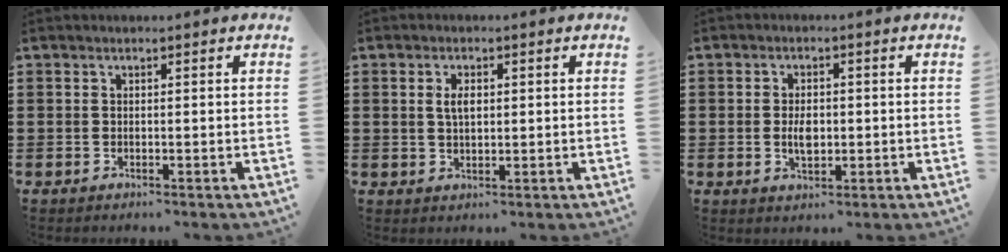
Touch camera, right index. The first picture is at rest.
{"total": 2.7, "force": [0.5, 1.2, 2.3], "torque": [-0.048, 0.007, 0.007]}
{"total": 3.4, "force": [-0.3, 1.6, 2.9], "torque": [-0.047, -0.003, -0.007]}